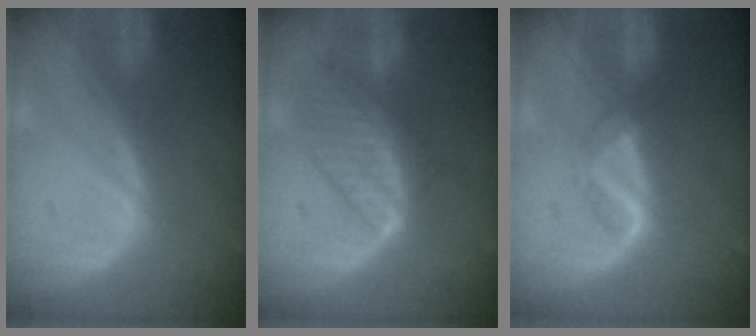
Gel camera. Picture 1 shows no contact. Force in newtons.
{"total": 7.7, "press": 6.9, "slide": 3.5}
{"total": 2.4, "press": 2.4, "slide": 0.7}